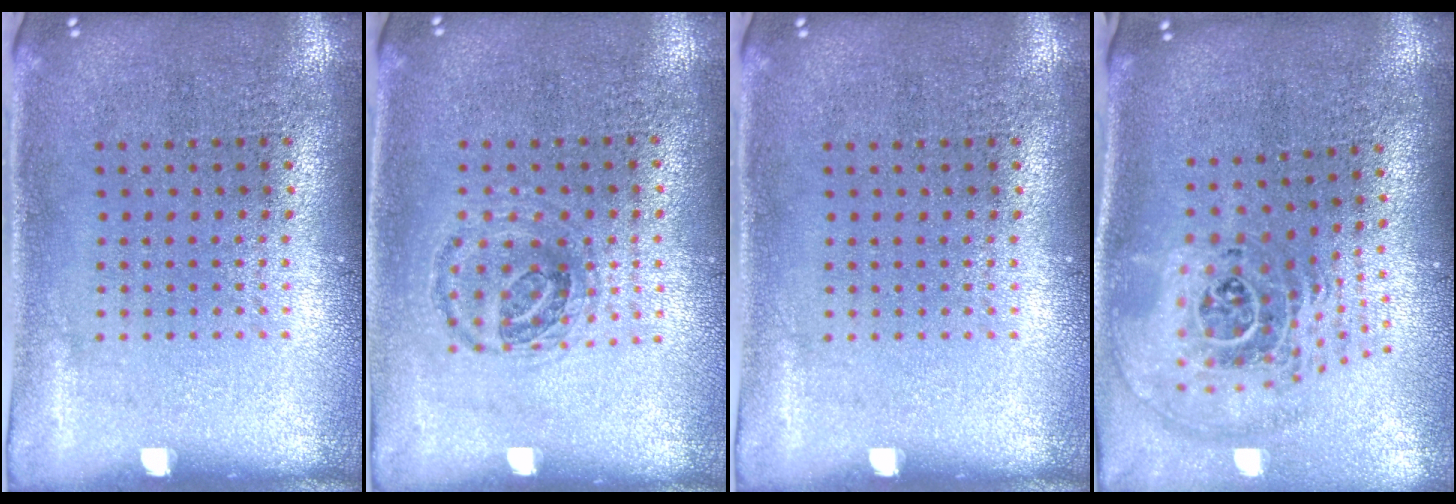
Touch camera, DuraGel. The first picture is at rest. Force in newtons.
{"total": 1.0, "press": 0.9, "slide": 0.2}
{"total": 0.0}
{"total": 2.7, "press": 1.8, "slide": 1.9}